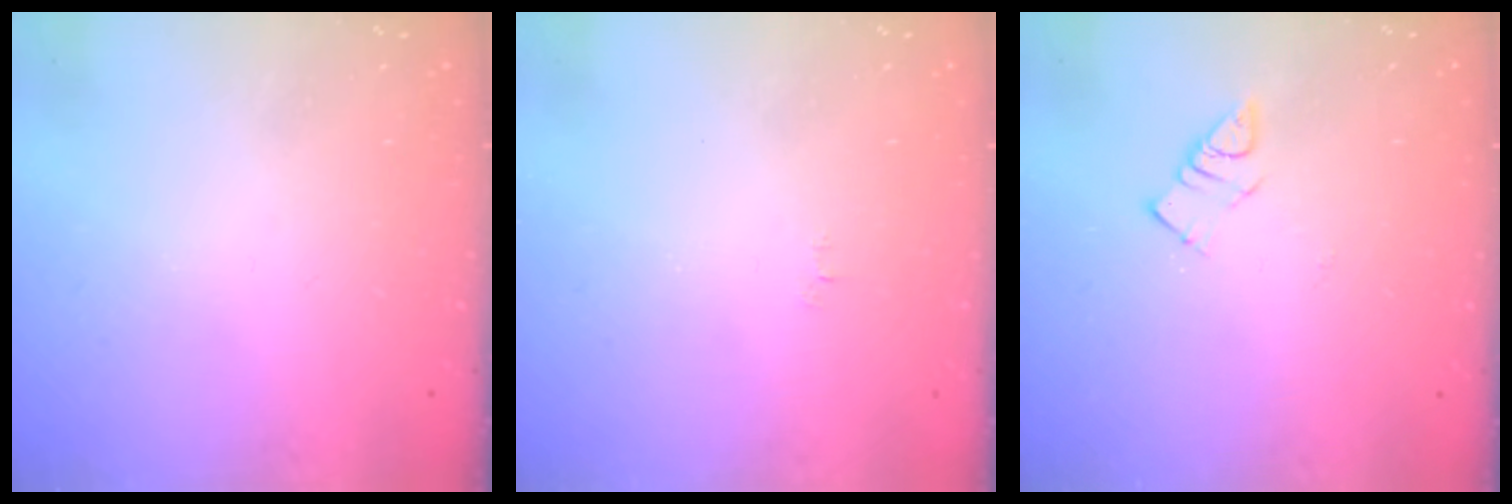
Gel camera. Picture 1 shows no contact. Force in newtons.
{"total": 2.5, "press": 2.5, "slide": 0.3}
{"total": 4.6, "press": 4.6, "slide": 0.2}